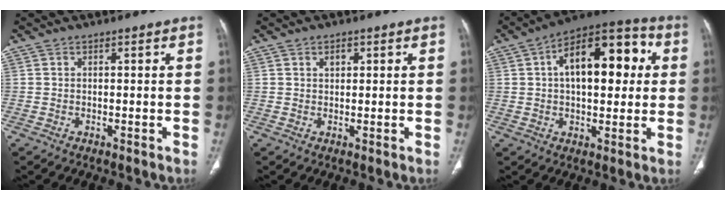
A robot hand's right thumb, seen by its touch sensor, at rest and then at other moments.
{"total": 1.6, "force": [0.7, 1.1, 0.9], "torque": [-0.008, -0.002, 0.011]}
{"total": 18.4, "force": [3.7, 9.5, 15.3], "torque": [-0.194, 0.030, 0.048]}